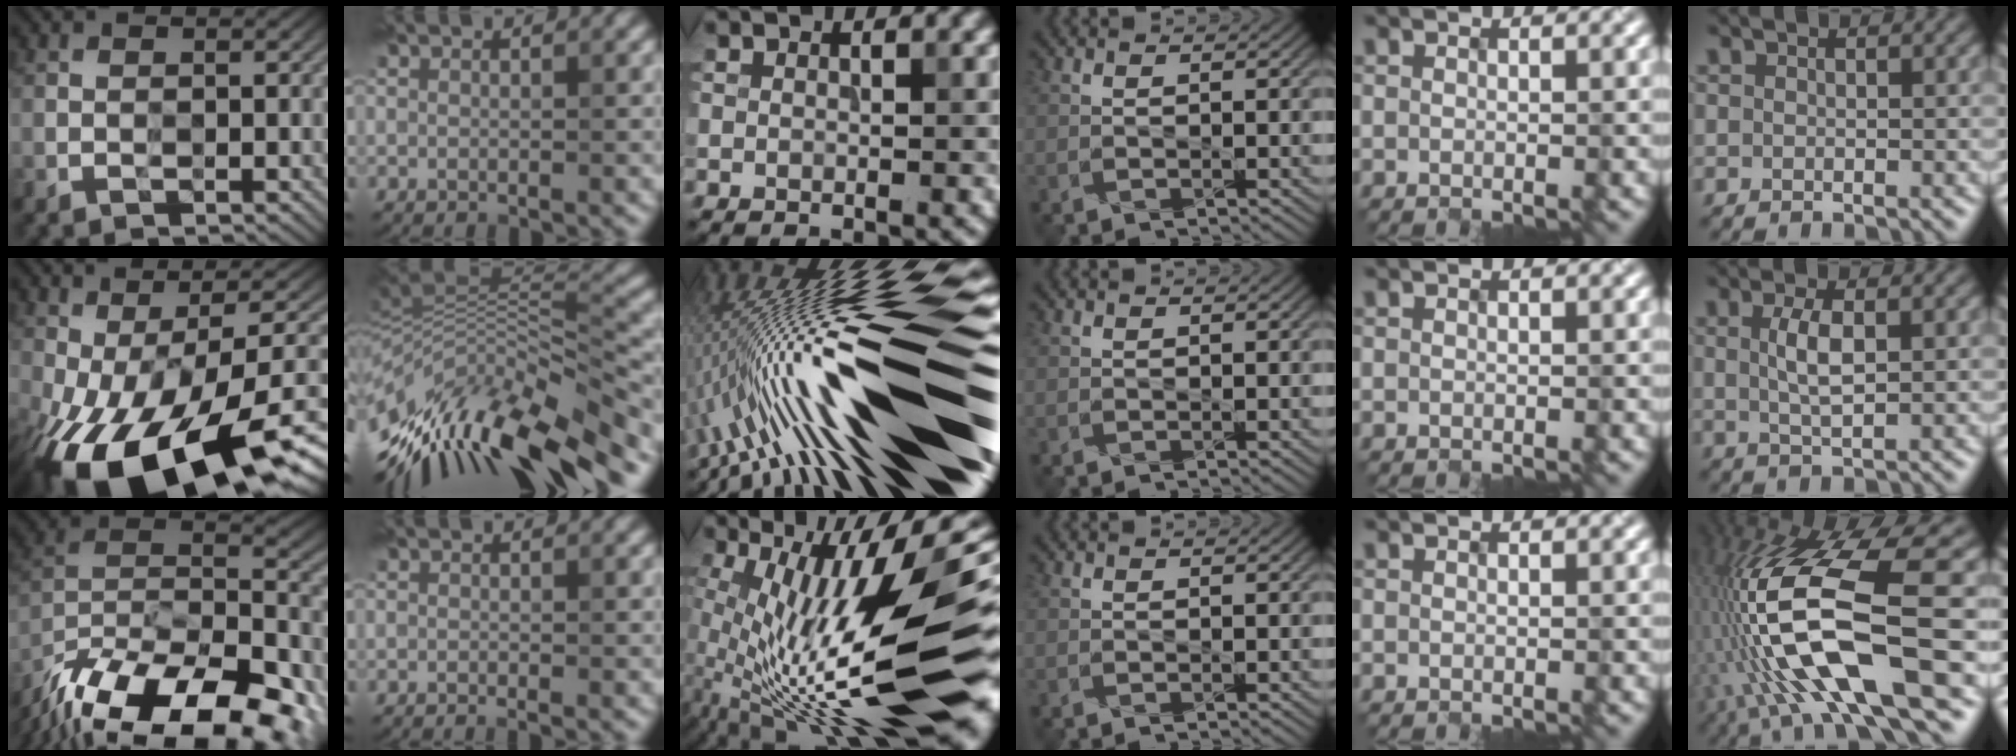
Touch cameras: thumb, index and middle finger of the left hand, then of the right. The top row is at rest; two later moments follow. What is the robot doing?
{"motion": "extract", "object": "connector and pipe"}